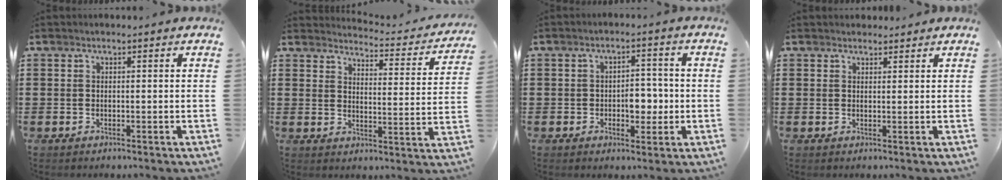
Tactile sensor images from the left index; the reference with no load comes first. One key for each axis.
{"total": 3.4, "fx": 3.3, "fy": -0.1, "fz": 0.7, "tx": -0.026, "ty": -0.031, "tz": 0.050}
{"total": 4.7, "fx": -0.8, "fy": 2.7, "fz": 3.7, "tx": -0.056, "ty": 0.000, "tz": -0.020}
{"total": 1.6, "fx": 1.5, "fy": 0.5, "fz": 0.0, "tx": -0.004, "ty": 0.004, "tz": 0.030}